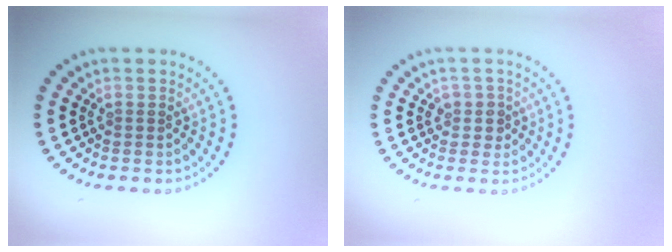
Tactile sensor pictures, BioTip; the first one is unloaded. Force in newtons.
{"total": 1.6, "press": 1.3, "slide": 0.8}